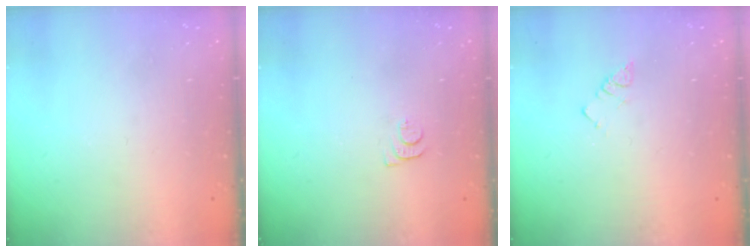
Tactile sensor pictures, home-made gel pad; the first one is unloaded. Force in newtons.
{"total": 4.8, "press": 4.8, "slide": 0.5}
{"total": 2.3, "press": 2.3, "slide": 0.4}